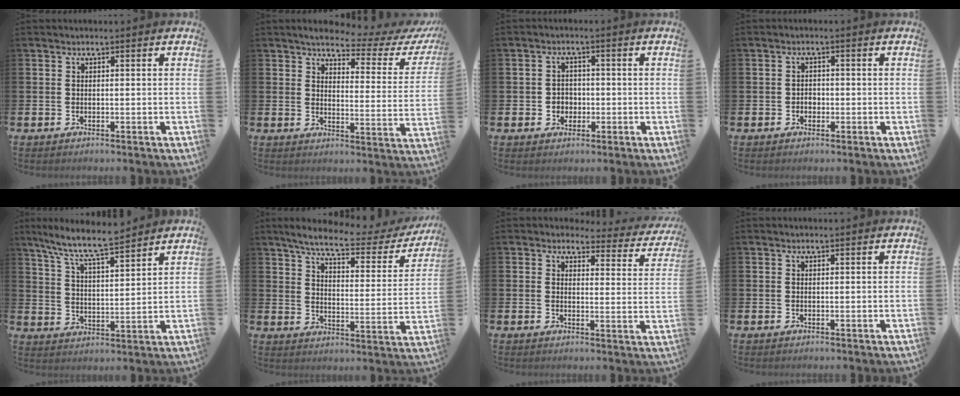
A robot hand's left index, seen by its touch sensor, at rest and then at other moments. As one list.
[{"total": 4.4, "force": [3.9, 1.1, 1.8], "torque": [-0.040, -0.029, 0.058]}, {"total": 2.4, "force": [-0.5, 2.3, 0.7], "torque": [-0.012, 0.004, -0.016]}, {"total": 1.4, "force": [-0.5, 1.2, 0.5], "torque": [-0.004, 0.002, -0.014]}, {"total": 8.6, "force": [7.9, 0.6, 3.3], "torque": [-0.097, -0.046, 0.141]}, {"total": 7.2, "force": [6.1, 1.2, 3.6], "torque": [-0.089, -0.036, 0.097]}, {"total": 3.0, "force": [2.7, 1.3, 0.3], "torque": [-0.011, -0.023, 0.040]}, {"total": 0.0}]